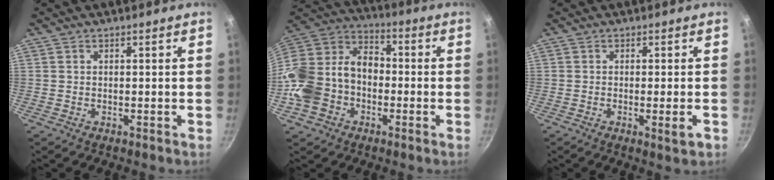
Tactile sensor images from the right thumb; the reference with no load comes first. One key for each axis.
{"total": 20.4, "fx": -5.0, "fy": 15.6, "fz": 12.1, "tx": -0.231, "ty": 0.076, "tz": -0.106}
{"total": 2.9, "fx": -0.9, "fy": 0.3, "fz": 2.8, "tx": -0.052, "ty": -0.003, "tz": -0.015}